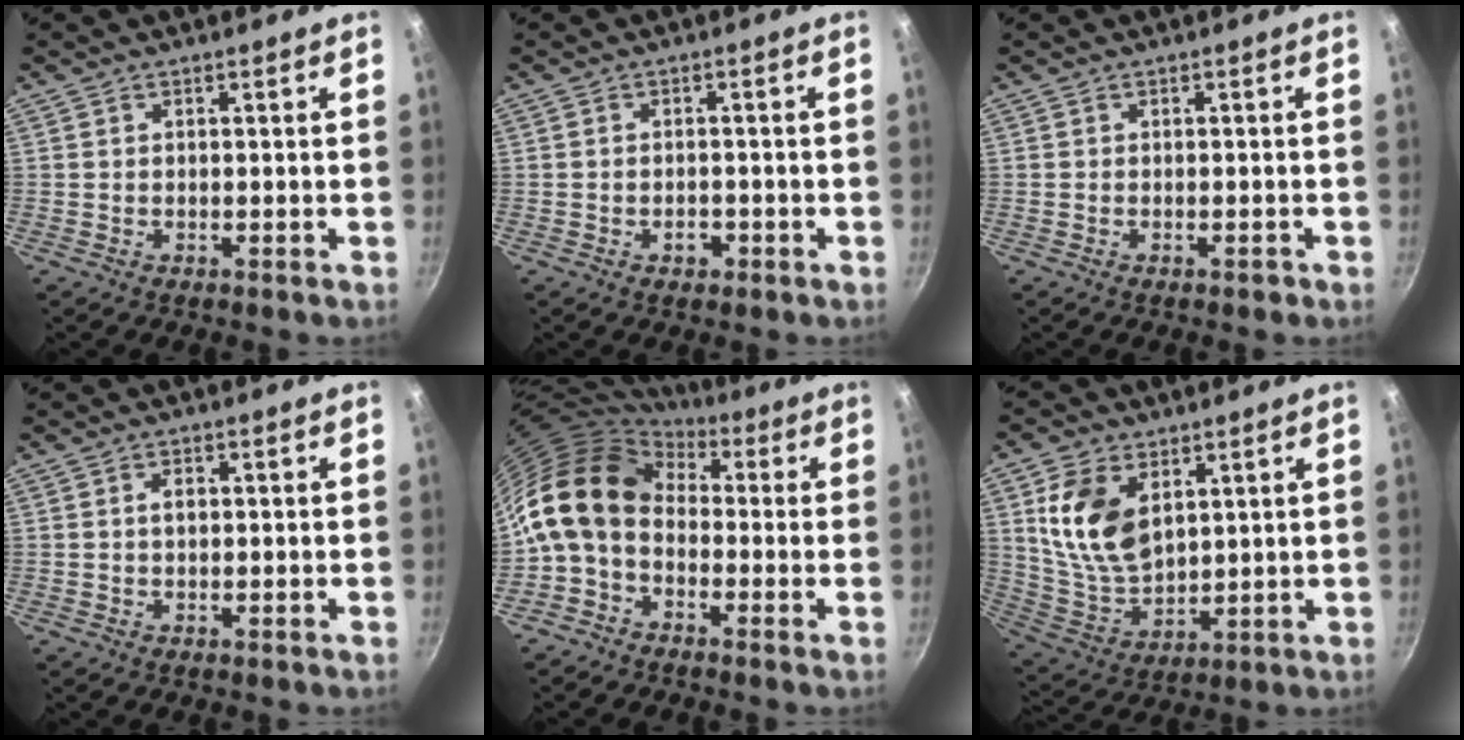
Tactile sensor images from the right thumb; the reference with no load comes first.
{"total": 2.2, "force": [-1.0, 1.5, 1.3], "torque": [-0.012, 0.011, -0.013]}
{"total": 0.9, "force": [-0.6, 0.4, 0.6], "torque": [-0.007, 0.008, -0.006]}
{"total": 2.0, "force": [0.3, 1.3, 1.5], "torque": [-0.018, 0.005, 0.005]}
{"total": 13.8, "force": [0.3, 10.1, 9.3], "torque": [-0.155, 0.034, -0.020]}
{"total": 13.7, "force": [4.5, 8.7, 9.5], "torque": [-0.164, -0.029, 0.100]}